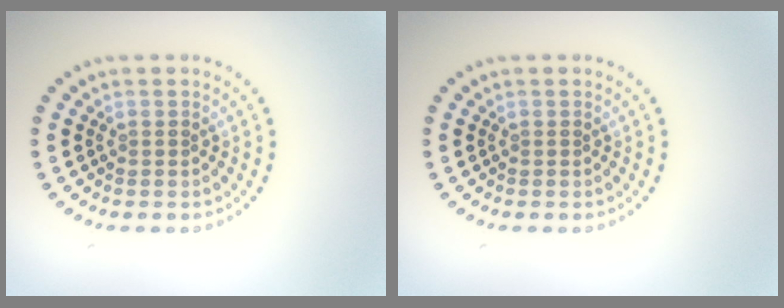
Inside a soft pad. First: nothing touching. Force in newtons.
{"total": 0.0}